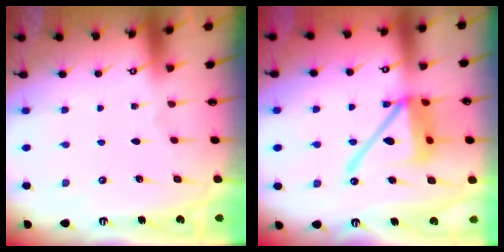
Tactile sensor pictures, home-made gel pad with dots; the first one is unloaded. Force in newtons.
{"total": 16.4, "press": 16.2, "slide": 2.2}